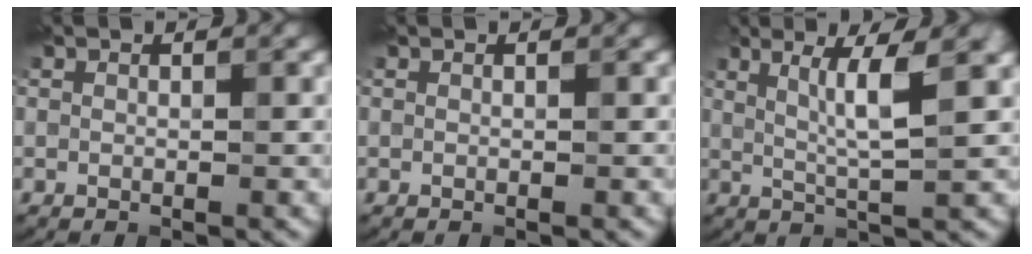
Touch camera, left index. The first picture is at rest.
{"total": 0.0}
{"total": 5.2, "force": [1.8, 0.7, 4.8], "torque": [-0.081, 0.001, 0.032]}